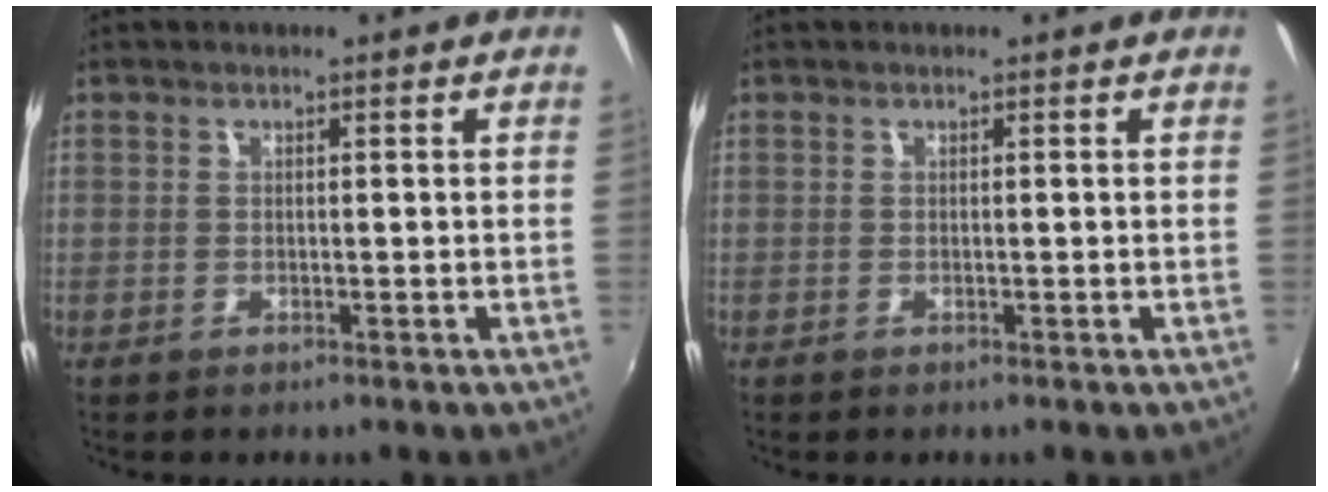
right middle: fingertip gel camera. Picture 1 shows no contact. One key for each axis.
{"total": 0.0}